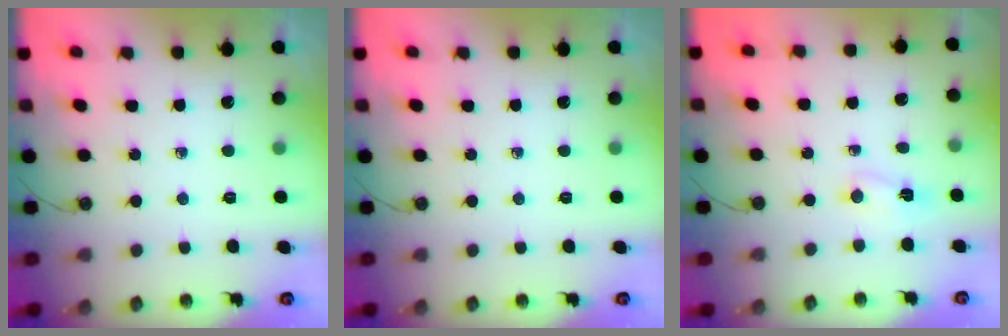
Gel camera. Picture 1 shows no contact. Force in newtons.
{"total": 0.0}
{"total": 2.6, "press": 2.6, "slide": 0.6}